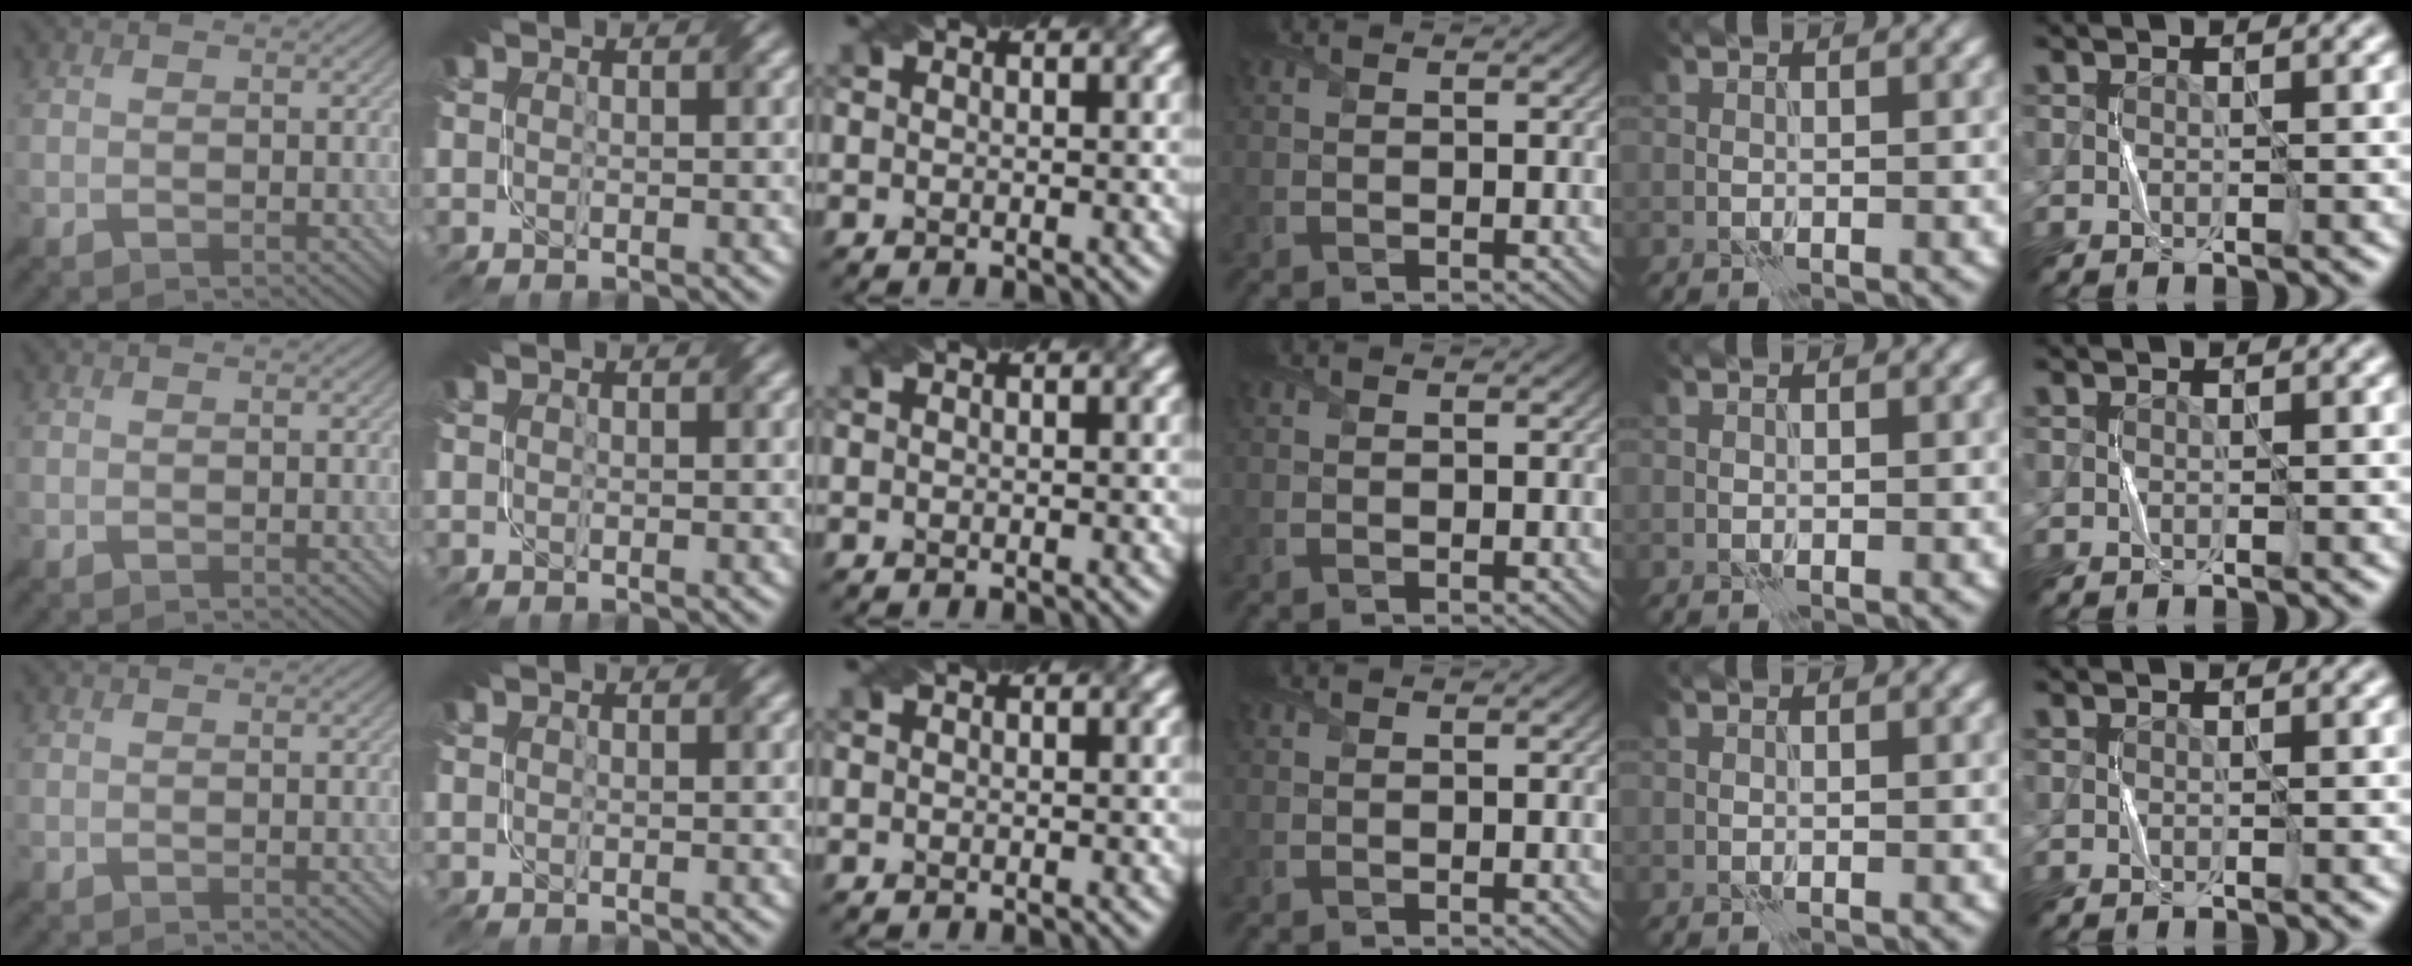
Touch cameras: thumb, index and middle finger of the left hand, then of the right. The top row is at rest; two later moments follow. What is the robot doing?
{"motion": "fold", "object": "coffee filter"}